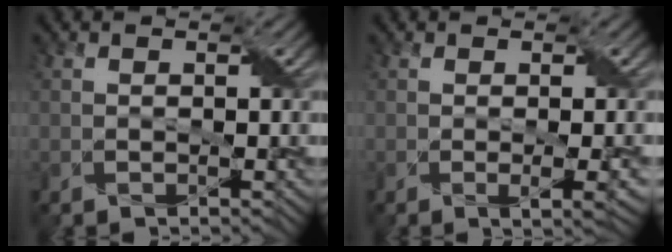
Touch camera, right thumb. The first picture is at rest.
{"total": 2.8, "force": [-0.3, 0.6, 2.7], "torque": [-0.045, 0.001, -0.002]}